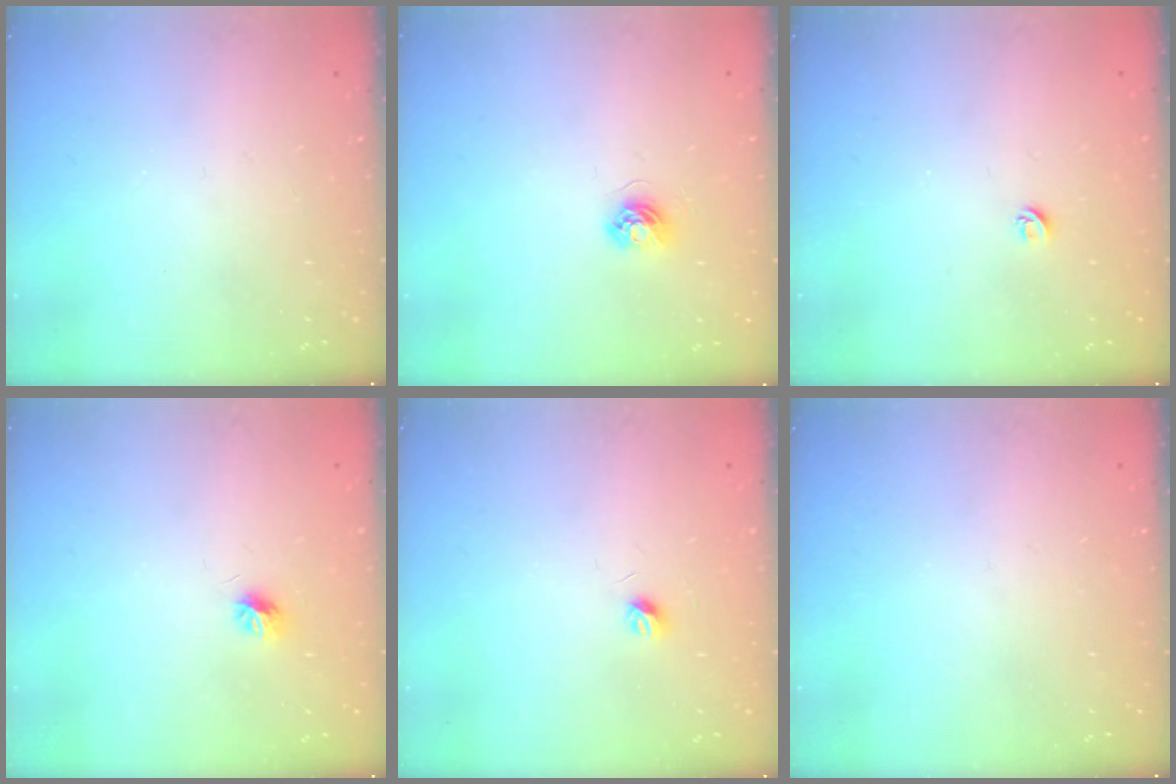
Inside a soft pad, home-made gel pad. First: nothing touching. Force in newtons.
{"total": 4.4, "press": 4.4, "slide": 0.5}
{"total": 3.7, "press": 3.7, "slide": 0.5}
{"total": 6.1, "press": 6.1, "slide": 0.9}
{"total": 3.6, "press": 3.5, "slide": 0.7}
{"total": 0.0}